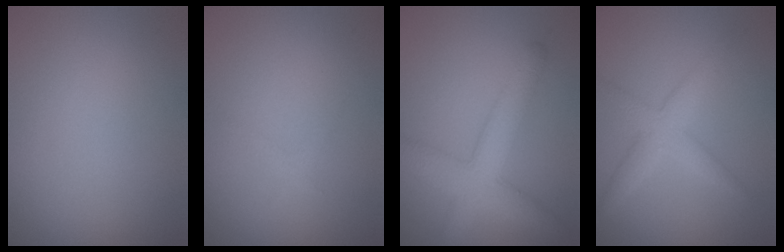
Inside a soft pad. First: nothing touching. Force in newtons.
{"total": 0.6, "press": 0.6, "slide": 0.0}
{"total": 4.9, "press": 4.9, "slide": 0.2}
{"total": 2.8, "press": 2.8, "slide": 0.0}